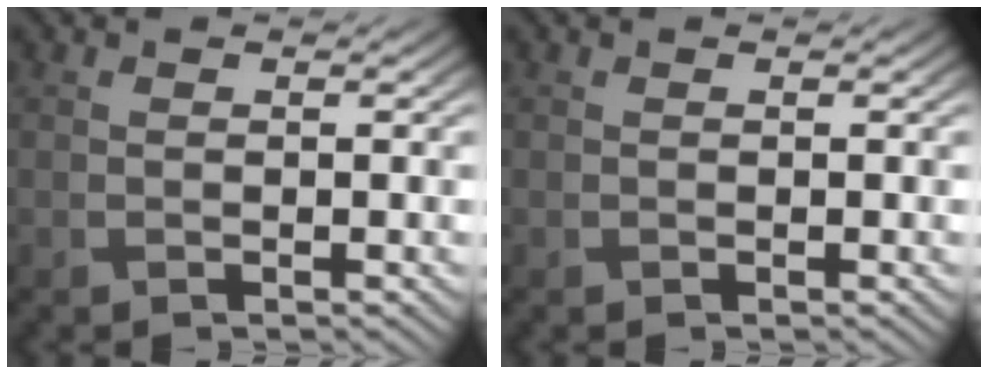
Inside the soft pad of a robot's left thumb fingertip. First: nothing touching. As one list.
[{"total": 0.0}]